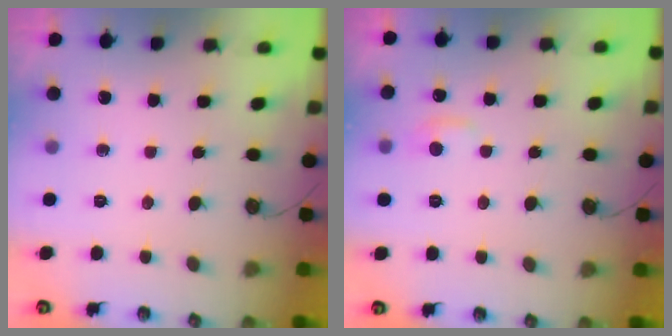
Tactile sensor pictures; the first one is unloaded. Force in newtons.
{"total": 1.2, "press": 0.9, "slide": 0.8}